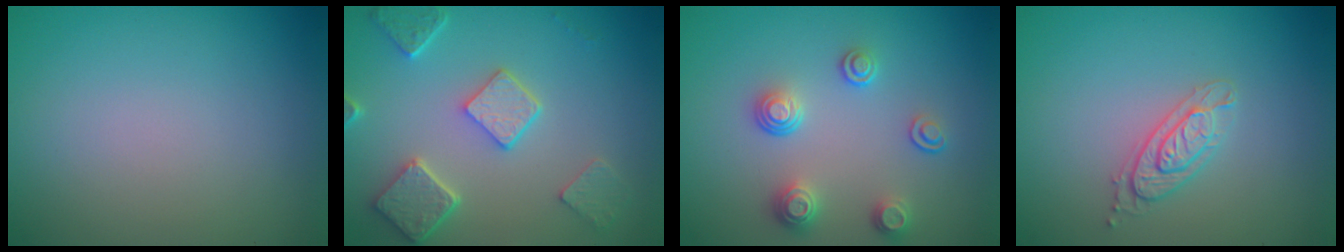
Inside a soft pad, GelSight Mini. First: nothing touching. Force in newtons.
{"total": 5.0, "press": 4.0, "slide": 3.0}
{"total": 2.9, "press": 2.6, "slide": 1.4}
{"total": 2.1, "press": 2.0, "slide": 0.4}